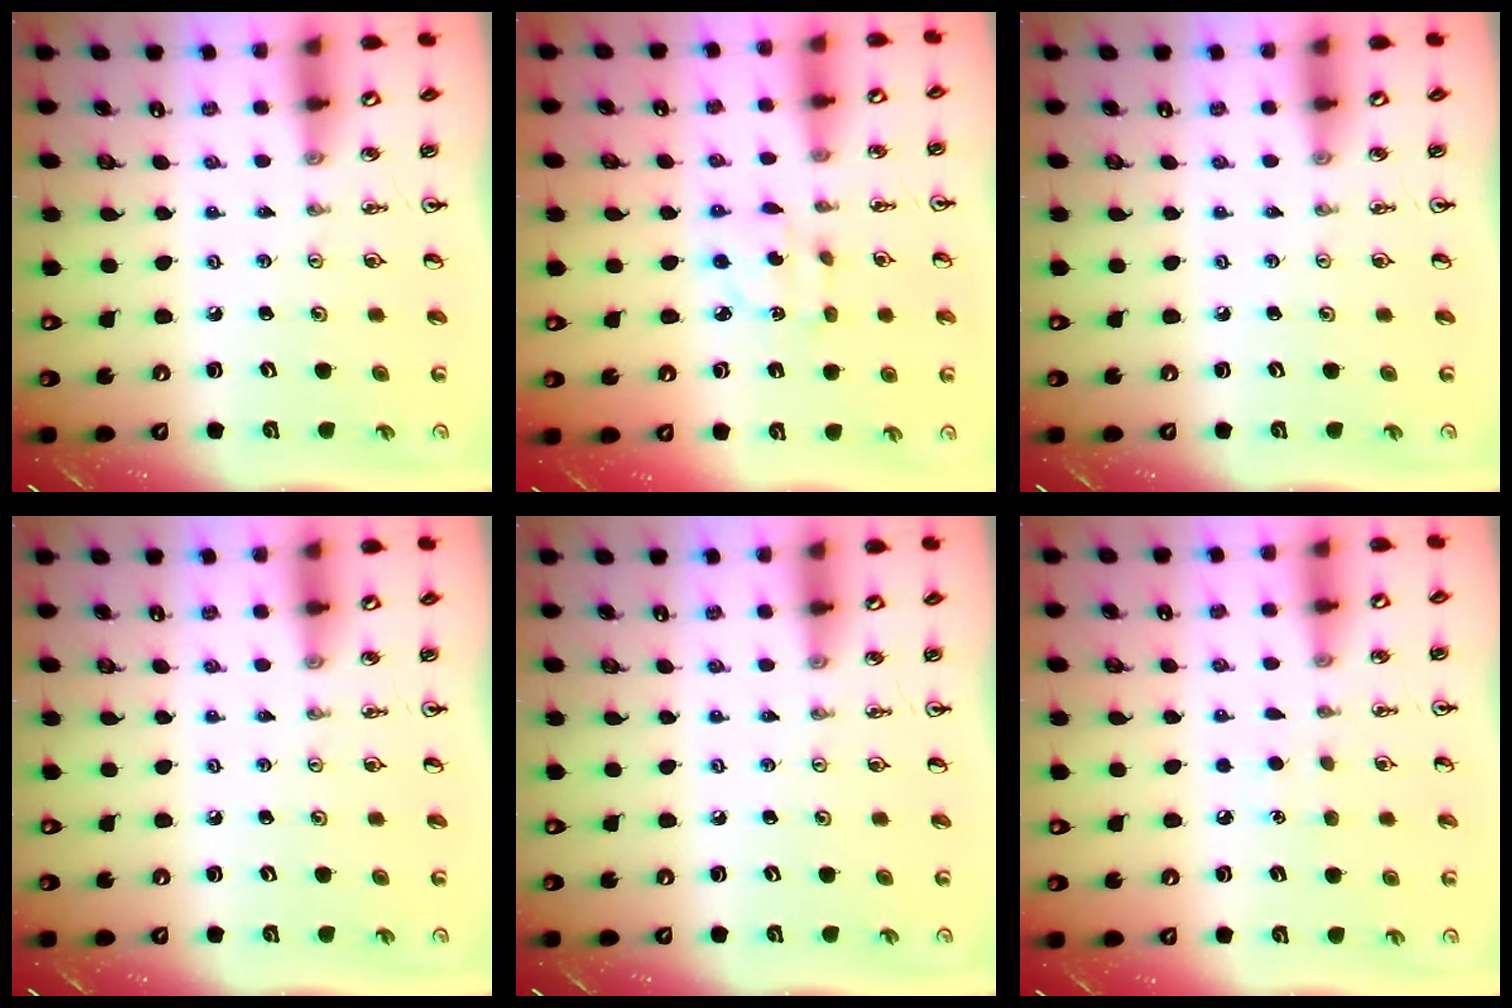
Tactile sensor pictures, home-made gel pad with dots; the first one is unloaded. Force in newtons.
{"total": 2.9, "press": 2.9, "slide": 0.1}
{"total": 0.0}
{"total": 0.0}
{"total": 0.0}
{"total": 3.4, "press": 3.4, "slide": 0.3}